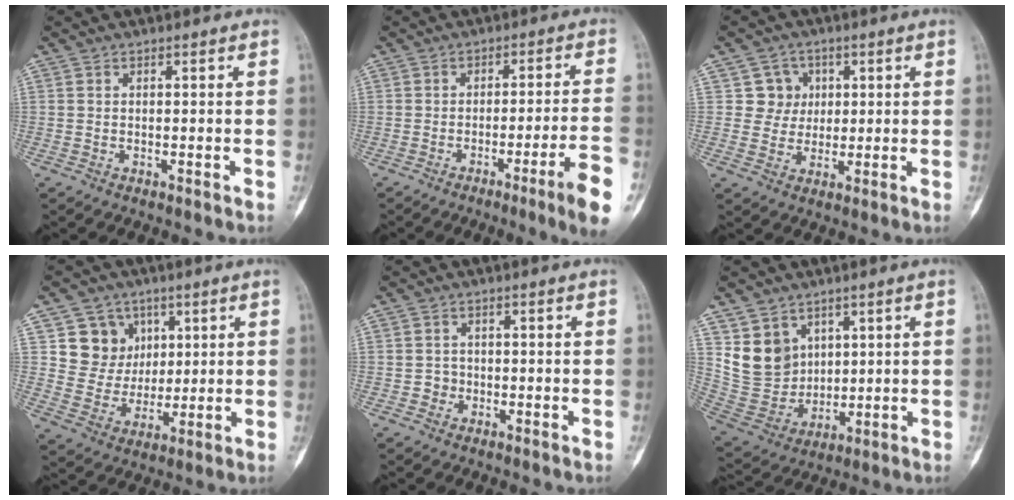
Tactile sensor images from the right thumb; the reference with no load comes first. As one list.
[{"total": 10.4, "force": [-5.2, -0.2, 8.9], "torque": [-0.124, 0.012, -0.075]}, {"total": 5.5, "force": [1.4, 5.3, 0.6], "torque": [0.030, 0.003, 0.017]}, {"total": 10.2, "force": [4.0, 9.1, 2.3], "torque": [0.007, -0.015, 0.076]}, {"total": 1.9, "force": [-0.6, 1.8, 0.4], "torque": [0.009, 0.009, -0.013]}, {"total": 10.9, "force": [4.9, 8.9, 4.0], "torque": [-0.049, -0.027, 0.116]}]